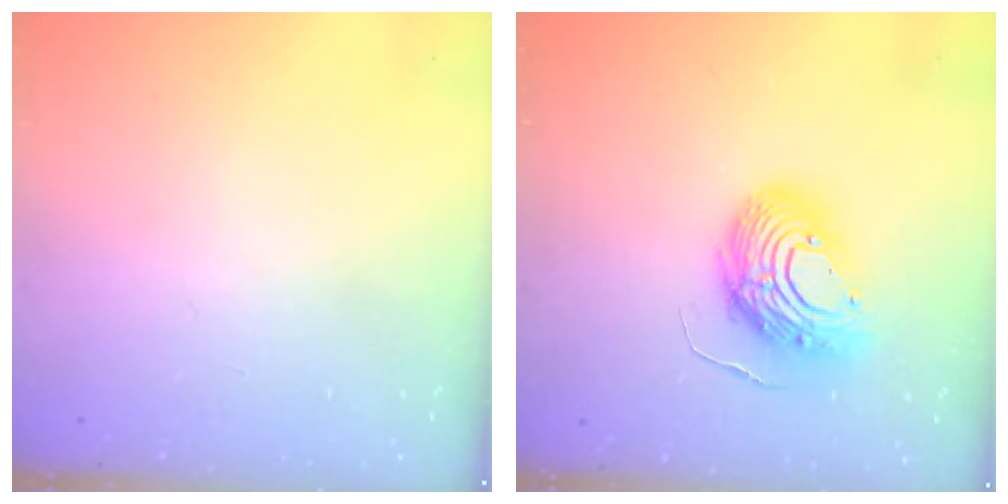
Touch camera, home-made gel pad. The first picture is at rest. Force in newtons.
{"total": 12.5, "press": 12.4, "slide": 0.9}